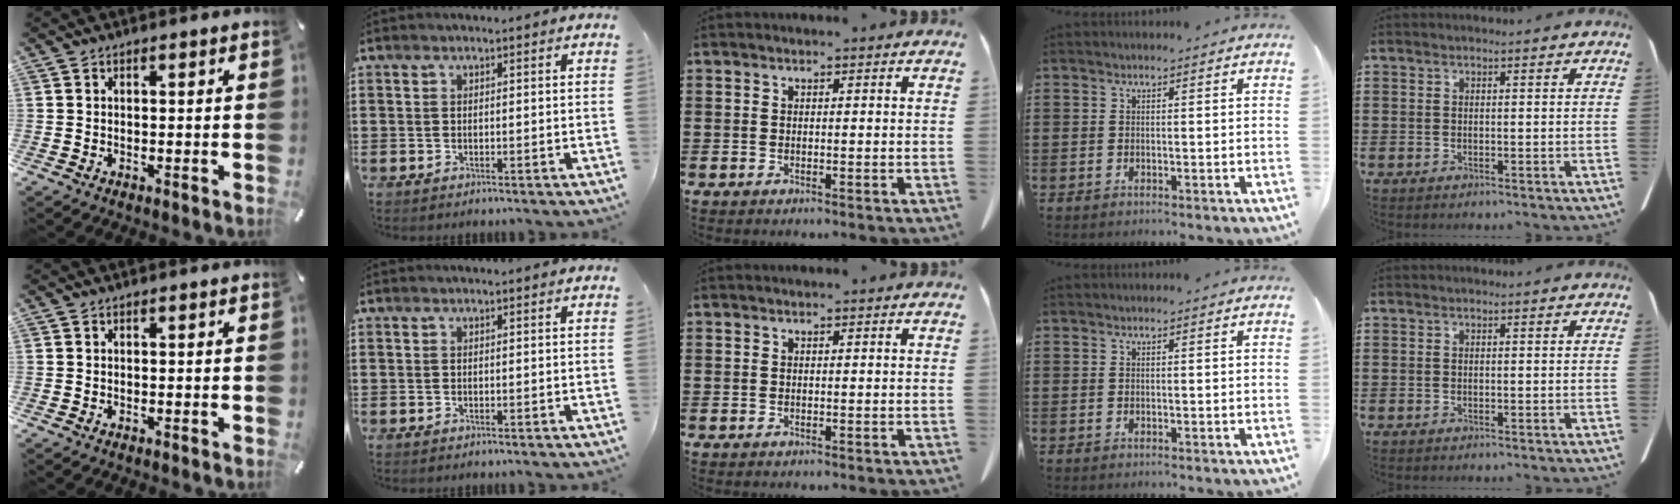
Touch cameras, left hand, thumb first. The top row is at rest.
{}